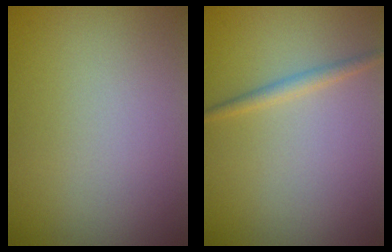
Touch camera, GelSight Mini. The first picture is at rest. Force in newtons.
{"total": 1.3, "press": 1.3, "slide": 0.0}